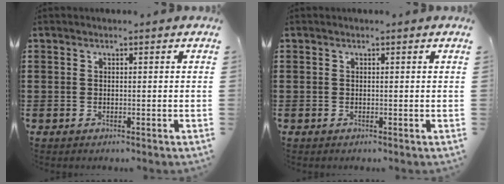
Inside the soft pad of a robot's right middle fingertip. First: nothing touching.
{"total": 0.0}